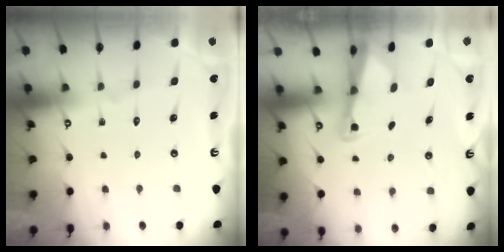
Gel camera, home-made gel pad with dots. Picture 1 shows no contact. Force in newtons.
{"total": 2.5, "press": 2.4, "slide": 0.3}